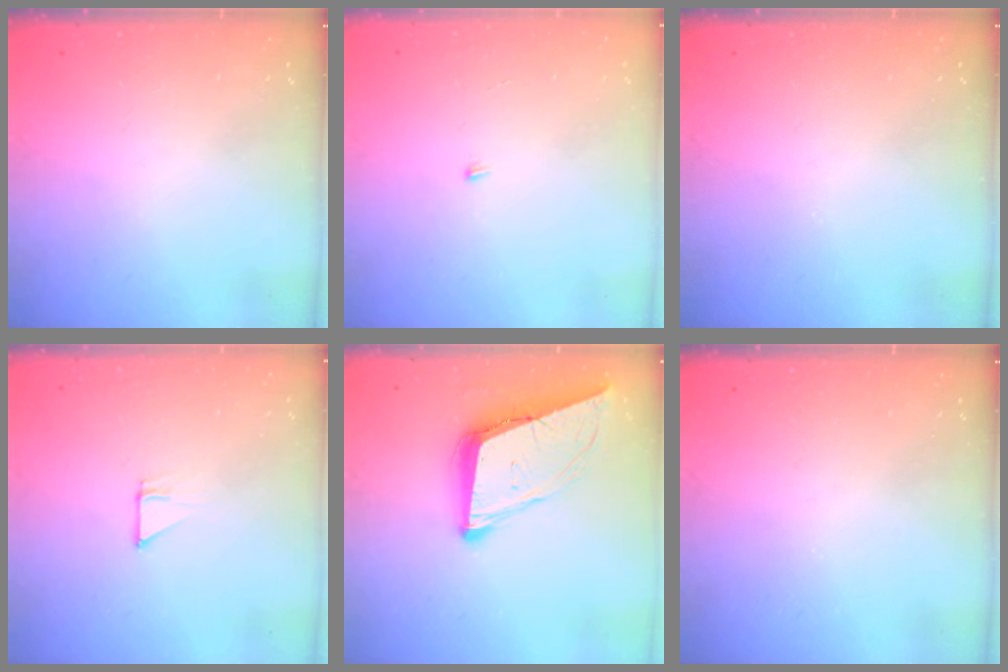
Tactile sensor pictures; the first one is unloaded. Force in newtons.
{"total": 3.3, "press": 3.3, "slide": 0.2}
{"total": 0.0}
{"total": 4.9, "press": 4.9, "slide": 0.3}
{"total": 11.8, "press": 11.2, "slide": 3.8}
{"total": 0.0}